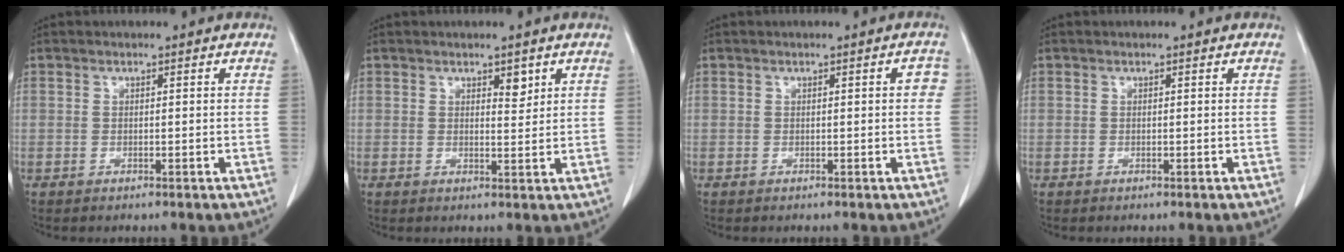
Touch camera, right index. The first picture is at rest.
{"total": 2.0, "force": [1.2, 0.8, 1.4], "torque": [-0.018, -0.006, 0.020]}
{"total": 1.6, "force": [0.2, 0.5, 1.5], "torque": [-0.012, 0.005, 0.002]}
{"total": 0.0}